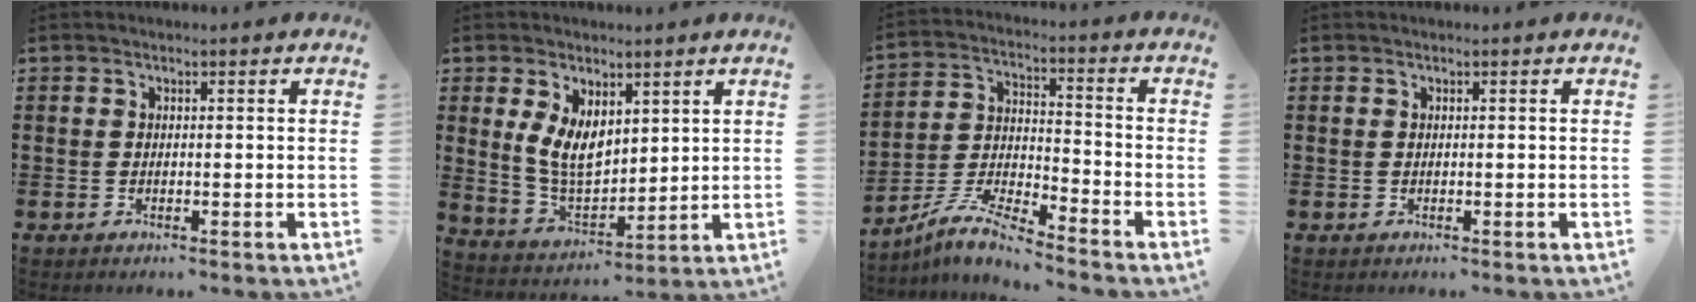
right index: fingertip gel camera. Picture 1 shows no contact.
{"total": 7.3, "force": [2.9, 4.5, 4.9], "torque": [-0.113, -0.004, 0.056]}
{"total": 7.1, "force": [-6.5, 0.5, 2.6], "torque": [-0.066, 0.000, -0.131]}
{"total": 0.0}